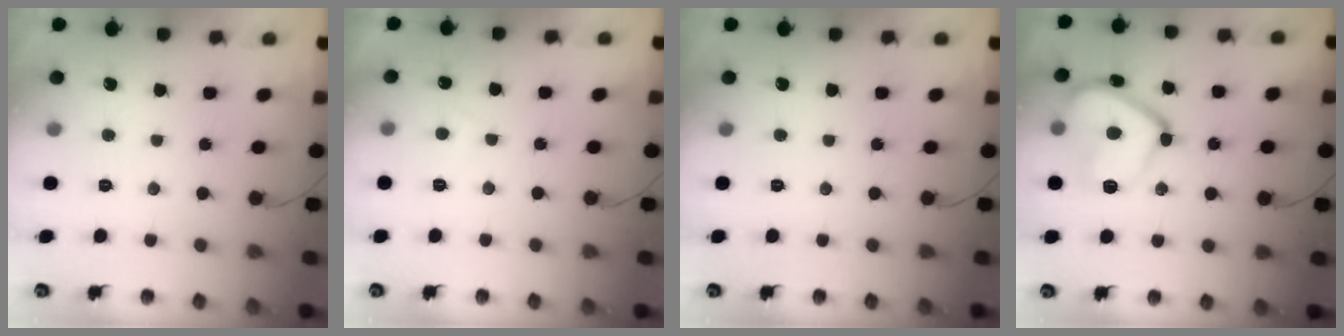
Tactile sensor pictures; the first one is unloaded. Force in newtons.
{"total": 0.6, "press": 0.3, "slide": 0.5}
{"total": 0.0}
{"total": 17.3, "press": 17.3, "slide": 1.2}